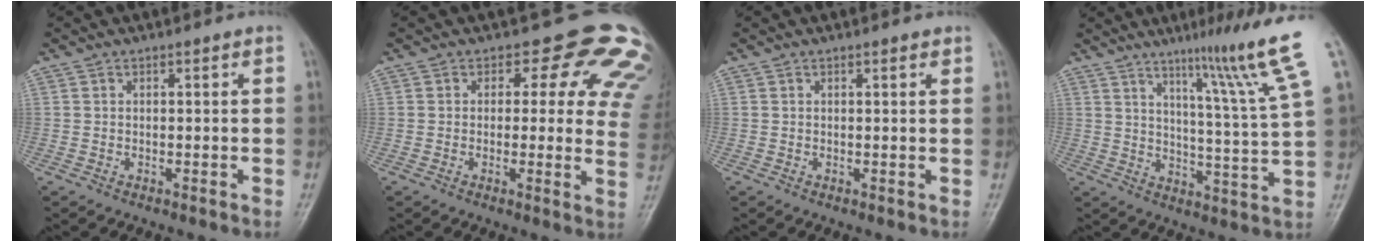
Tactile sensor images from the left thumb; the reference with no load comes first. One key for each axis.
{"total": 13.8, "fx": 8.5, "fy": 7.6, "fz": 7.7, "tx": -0.022, "ty": -0.030, "tz": 0.063}
{"total": 0.9, "fx": 0.6, "fy": 0.2, "fz": 0.6, "tx": -0.008, "ty": -0.002, "tz": 0.007}
{"total": 14.5, "fx": 8.5, "fy": -1.7, "fz": 11.6, "tx": -0.164, "ty": -0.059, "tz": 0.123}